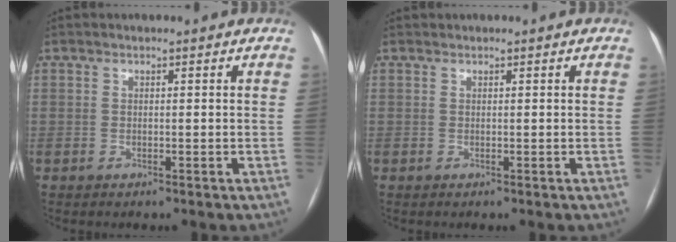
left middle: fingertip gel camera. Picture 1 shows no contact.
{"total": 0.0}